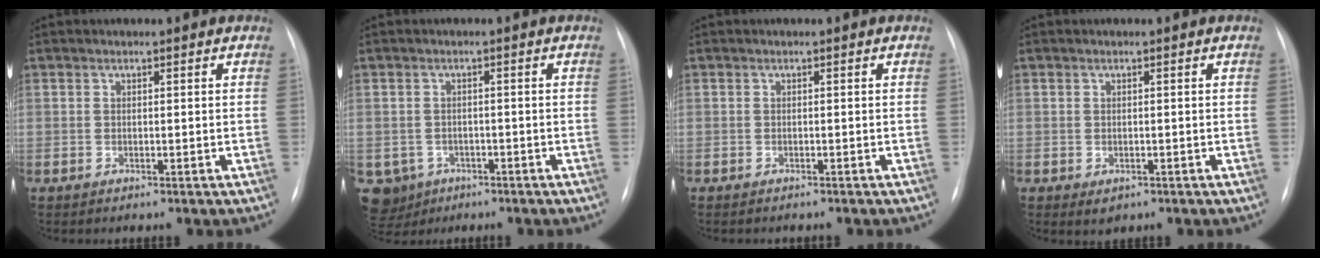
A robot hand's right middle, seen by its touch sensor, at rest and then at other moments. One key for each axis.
{"total": 5.9, "fx": -2.8, "fy": 5.1, "fz": 0.7, "tx": -0.020, "ty": 0.007, "tz": -0.037}
{"total": 2.4, "fx": -2.1, "fy": 0.6, "fz": 1.0, "tx": -0.017, "ty": -0.005, "tz": -0.020}
{"total": 1.5, "fx": -0.6, "fy": 1.1, "fz": 0.9, "tx": -0.004, "ty": 0.000, "tz": 0.004}